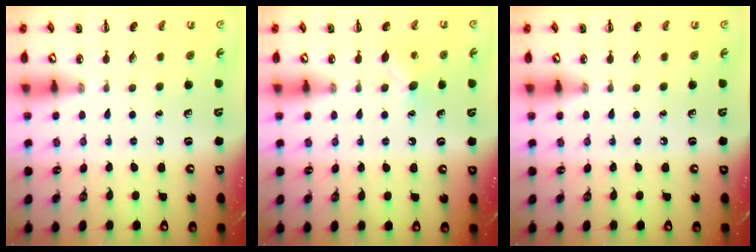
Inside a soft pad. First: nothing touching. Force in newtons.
{"total": 6.4, "press": 6.3, "slide": 1.4}
{"total": 0.0}